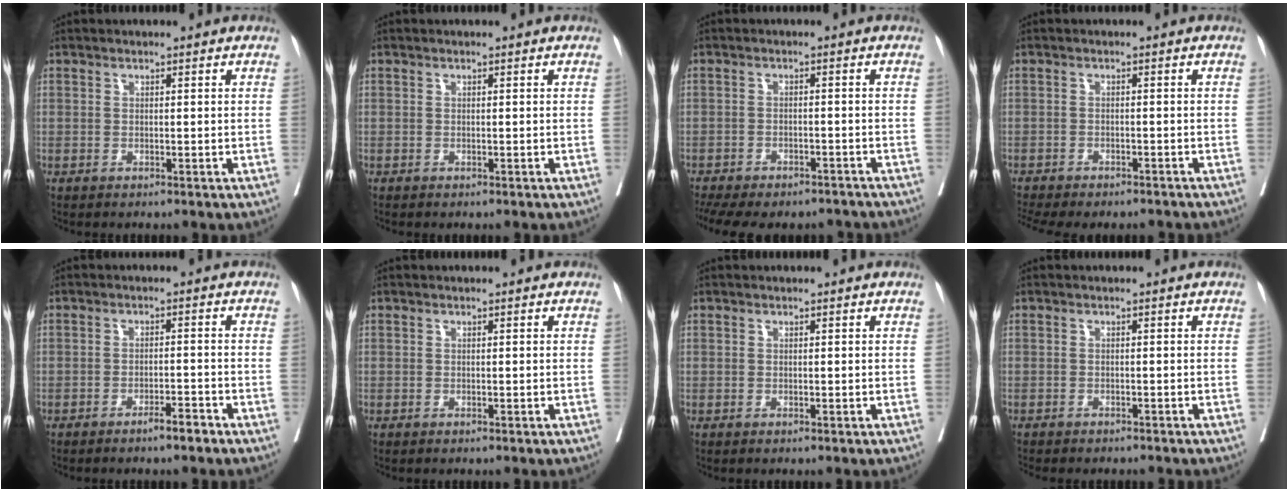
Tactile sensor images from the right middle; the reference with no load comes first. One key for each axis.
{"total": 0.0}
{"total": 14.2, "fx": -11.9, "fy": 5.4, "fz": 5.6, "tx": -0.141, "ty": -0.001, "tz": -0.156}
{"total": 10.7, "fx": -9.5, "fy": 2.5, "fz": 4.1, "tx": -0.079, "ty": -0.004, "tz": -0.125}
{"total": 2.6, "fx": -2.0, "fy": 0.1, "fz": 1.6, "tx": -0.028, "ty": -0.002, "tz": -0.031}
{"total": 0.0}
{"total": 0.0}
{"total": 5.6, "fx": -5.0, "fy": 1.2, "fz": 2.1, "tx": -0.026, "ty": -0.006, "tz": -0.064}